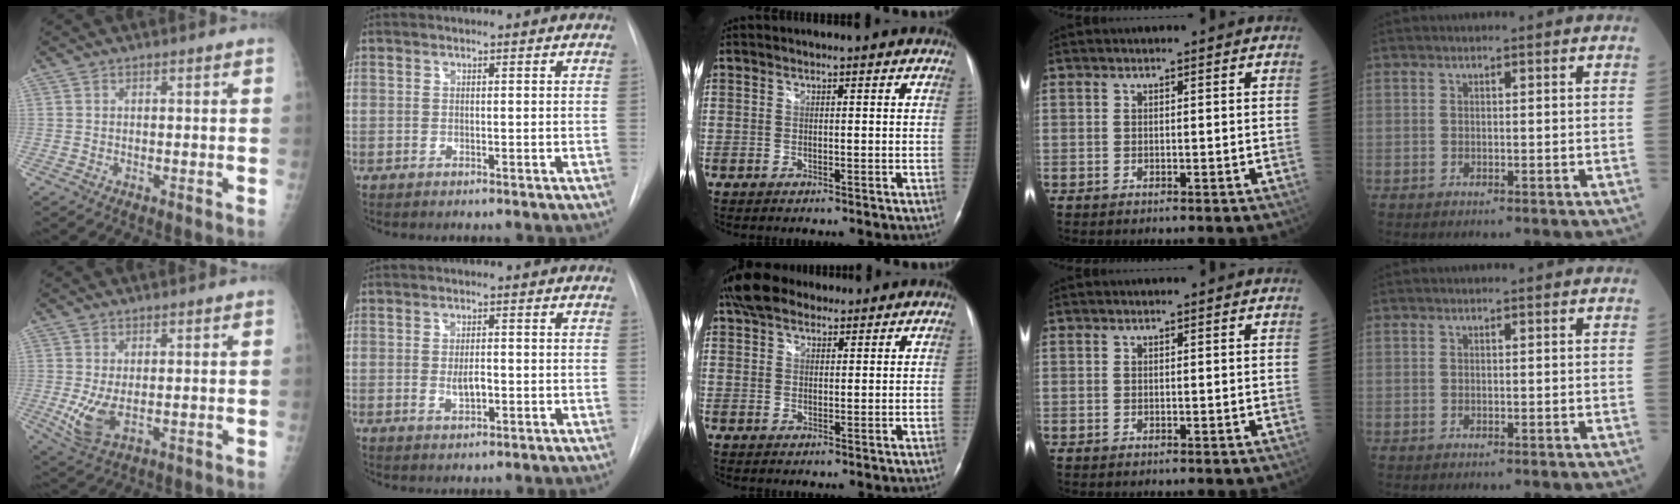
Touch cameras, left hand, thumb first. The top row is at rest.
{"thumb": {"total": 6.2, "force": [0.0, 3.0, 5.5], "torque": [-0.111, -0.008, 0.013]}, "index": {"total": 2.6, "force": [-0.5, 1.0, 2.3], "torque": [-0.042, -0.003, -0.006]}, "middle": {"total": 7.4, "force": [5.8, 3.5, 3.0], "torque": [-0.062, 0.033, 0.107]}}